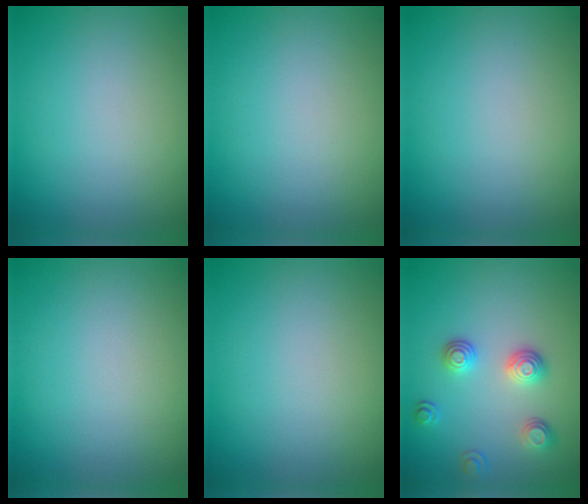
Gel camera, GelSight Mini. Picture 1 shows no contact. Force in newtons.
{"total": 0.0}
{"total": 0.0}
{"total": 0.0}
{"total": 0.0}
{"total": 2.9, "press": 2.5, "slide": 1.5}